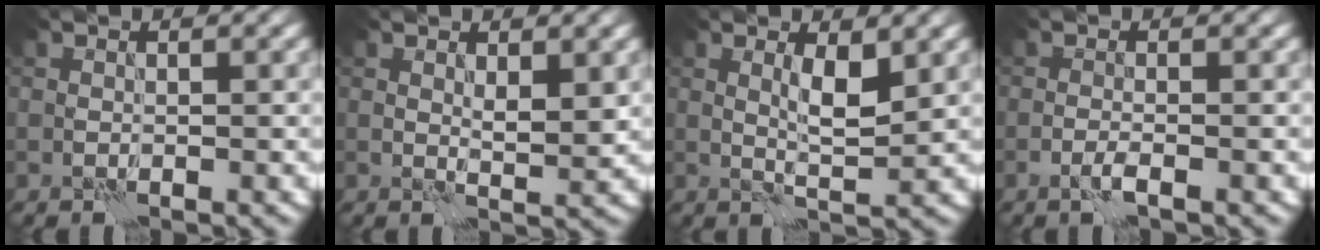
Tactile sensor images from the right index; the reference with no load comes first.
{"total": 1.8, "force": [0.8, 0.4, 1.5], "torque": [-0.023, -0.004, 0.017]}
{"total": 2.6, "force": [1.0, 0.4, 2.4], "torque": [-0.043, -0.004, 0.018]}
{"total": 1.3, "force": [-0.7, 0.2, 1.1], "torque": [-0.022, 0.002, -0.018]}